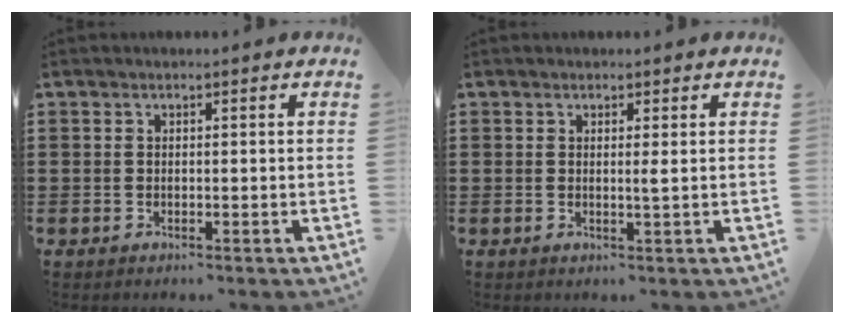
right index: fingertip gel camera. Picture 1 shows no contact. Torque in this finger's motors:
{"motor_torque": [-0.10, 0.02, 0.01, 0.00]}